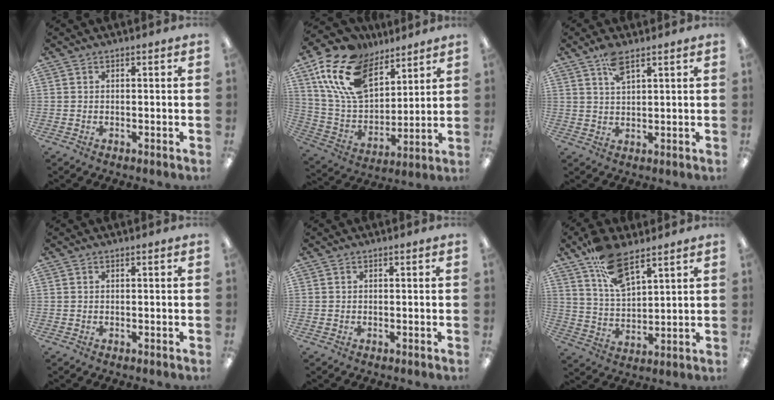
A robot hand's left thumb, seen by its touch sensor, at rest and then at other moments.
{"total": 19.5, "force": [11.0, 11.5, 11.2], "torque": [-0.235, -0.037, 0.206]}
{"total": 4.9, "force": [3.2, 1.7, 3.3], "torque": [-0.065, 0.000, 0.056]}
{"total": 0.0}
{"total": 0.0}
{"total": 12.3, "force": [8.4, 5.1, 7.4], "torque": [-0.130, -0.035, 0.151]}